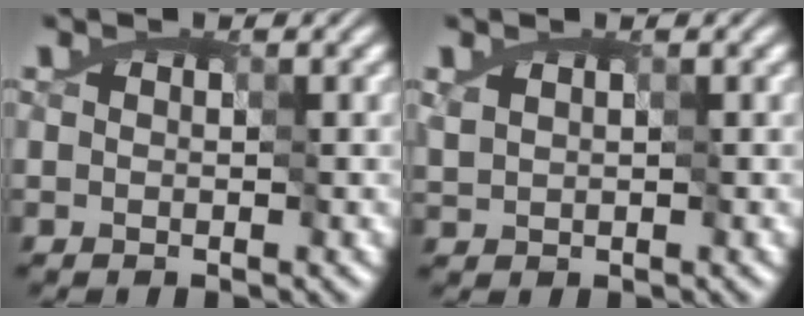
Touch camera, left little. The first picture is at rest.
{"total": 0.8, "force": [0.4, 0.6, 0.3], "torque": [-0.017, -0.001, 0.018]}